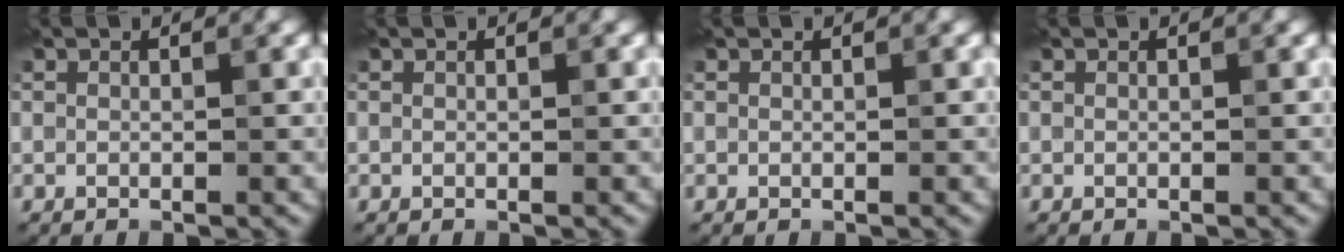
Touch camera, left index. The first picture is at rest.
{"total": 0.0}
{"total": 0.0}
{"total": 0.0}